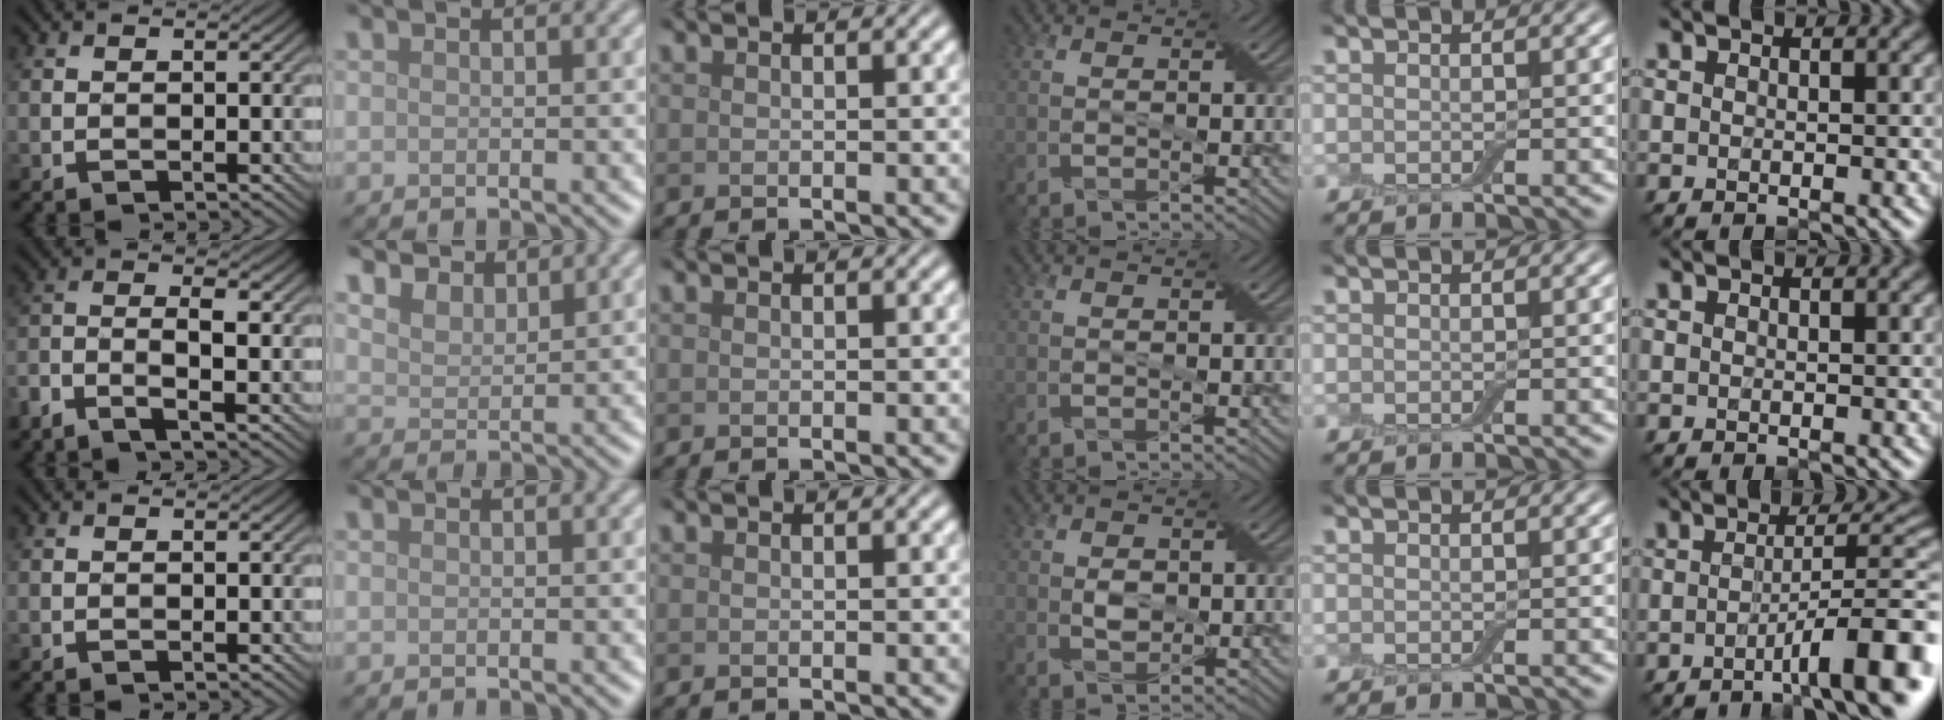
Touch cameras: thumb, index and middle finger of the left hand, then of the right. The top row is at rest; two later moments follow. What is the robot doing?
{"motion": "extract", "object": "backpack"}